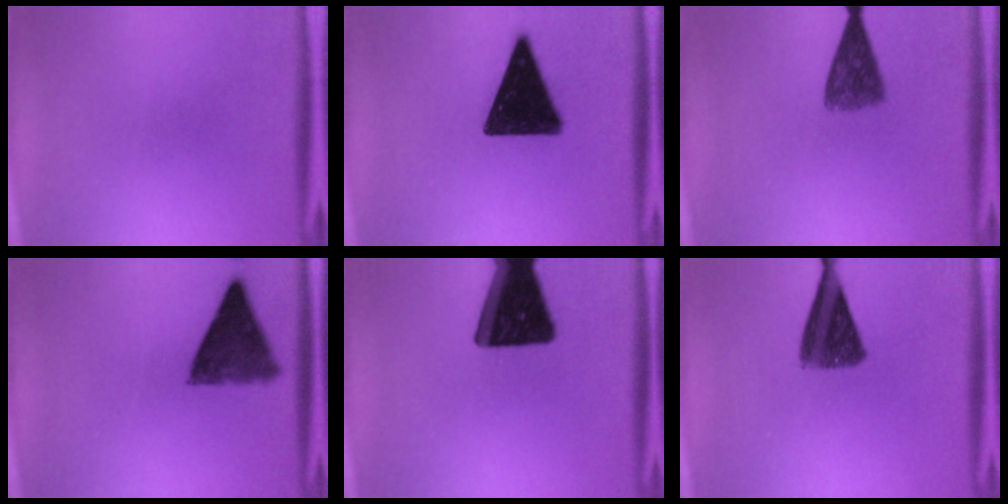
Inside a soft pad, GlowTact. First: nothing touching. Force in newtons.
{"total": 16.0}
{"total": 6.1}
{"total": 9.5}
{"total": 18.7}
{"total": 9.4}